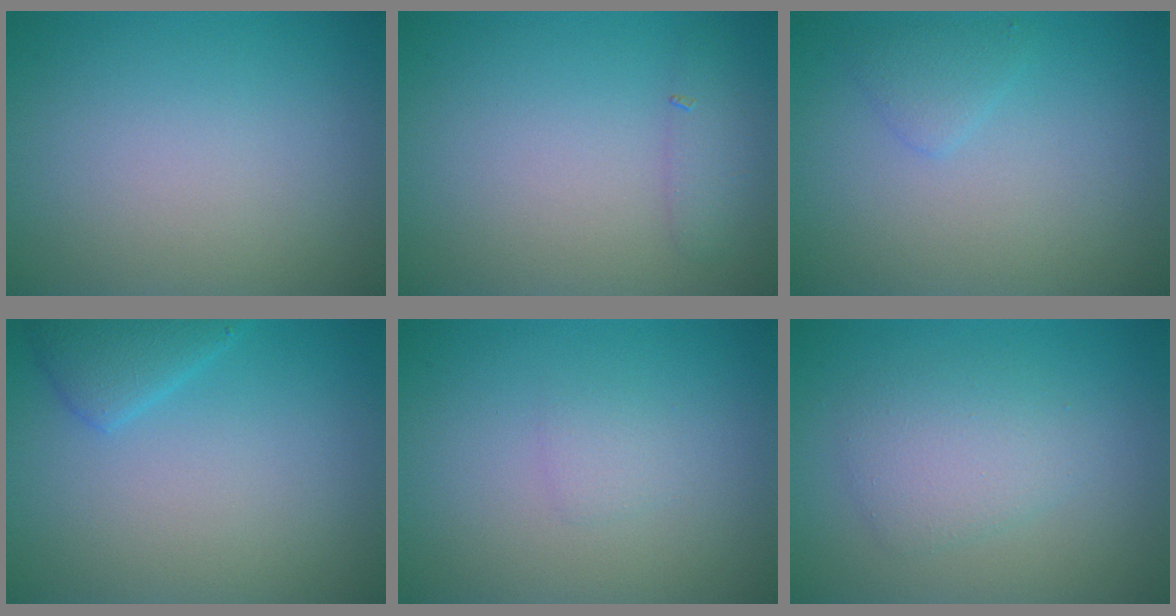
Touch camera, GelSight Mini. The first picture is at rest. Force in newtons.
{"total": 1.4, "press": 1.4, "slide": 0.1}
{"total": 1.3, "press": 1.3, "slide": 0.1}
{"total": 2.3, "press": 2.3, "slide": 0.1}
{"total": 0.9, "press": 0.9, "slide": 0.0}
{"total": 2.8, "press": 2.8, "slide": 0.2}